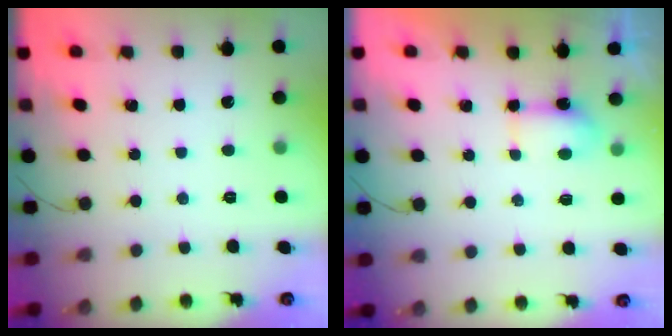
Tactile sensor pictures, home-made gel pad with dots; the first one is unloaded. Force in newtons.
{"total": 4.7, "press": 4.6, "slide": 0.9}